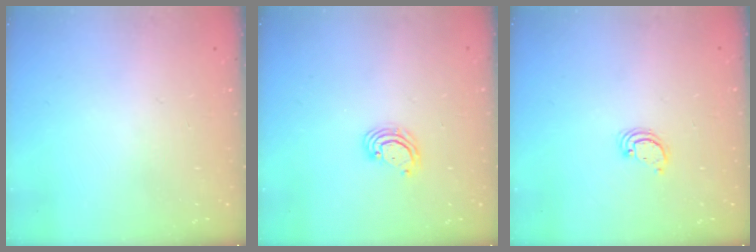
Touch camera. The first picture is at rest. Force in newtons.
{"total": 3.8, "press": 3.8, "slide": 0.3}
{"total": 2.6, "press": 2.6, "slide": 0.2}